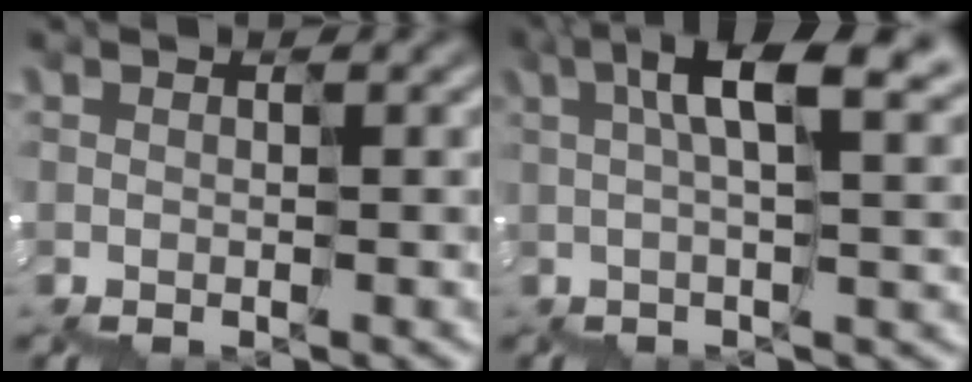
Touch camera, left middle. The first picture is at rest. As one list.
[{"total": 7.9, "force": [2.7, 2.5, 6.9], "torque": [-0.107, 0.017, 0.047]}]